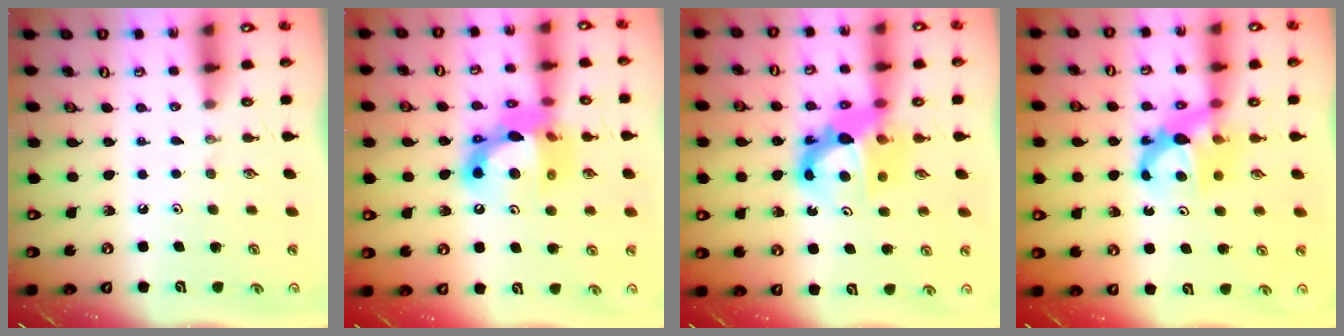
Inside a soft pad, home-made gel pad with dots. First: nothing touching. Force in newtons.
{"total": 16.1, "press": 16.0, "slide": 1.4}
{"total": 12.4, "press": 12.3, "slide": 1.1}
{"total": 6.7, "press": 6.7, "slide": 0.2}